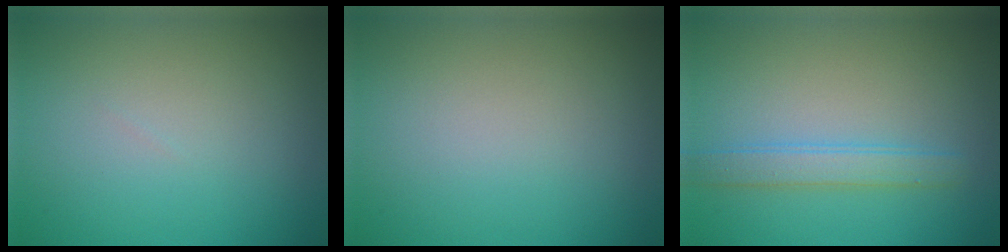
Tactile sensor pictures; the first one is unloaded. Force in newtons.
{"total": 0.0}
{"total": 2.5, "press": 2.5, "slide": 0.1}